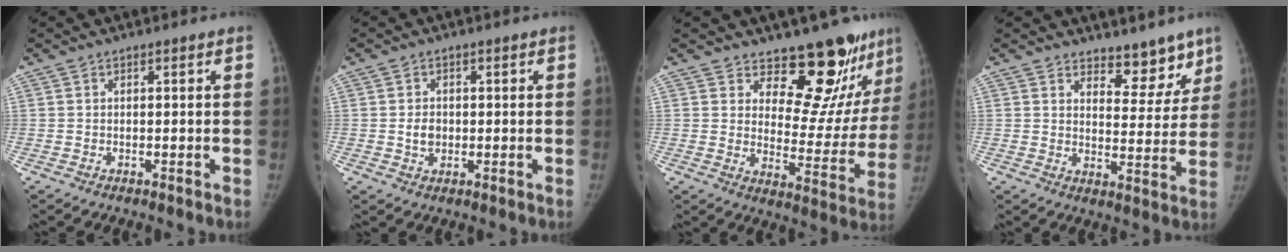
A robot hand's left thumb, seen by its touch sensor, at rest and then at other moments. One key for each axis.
{"total": 3.2, "fx": -0.1, "fy": 2.7, "fz": 1.7, "tx": -0.016, "ty": 0.002, "tz": 0.000}
{"total": 16.6, "fx": 13.4, "fy": 6.6, "fz": 7.1, "tx": -0.032, "ty": -0.121, "tz": 0.175}
{"total": 8.2, "fx": 6.7, "fy": 3.8, "fz": 2.9, "tx": 0.008, "ty": -0.049, "tz": 0.099}